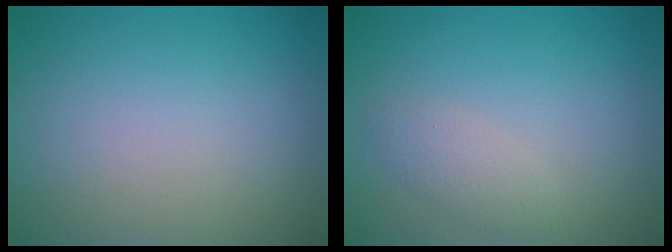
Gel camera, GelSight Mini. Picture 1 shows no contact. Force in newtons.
{"total": 1.6, "press": 1.6, "slide": 0.1}